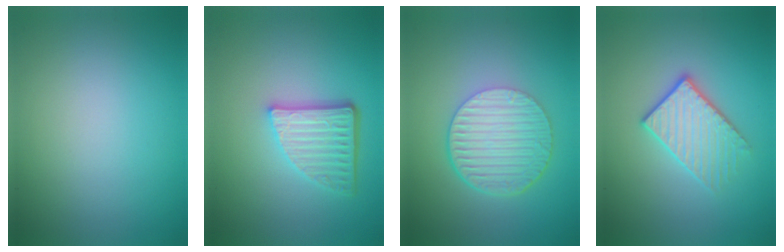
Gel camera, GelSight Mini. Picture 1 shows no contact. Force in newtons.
{"total": 4.9, "press": 3.6, "slide": 3.4}
{"total": 6.5, "press": 4.4, "slide": 4.7}
{"total": 3.2, "press": 3.0, "slide": 1.2}